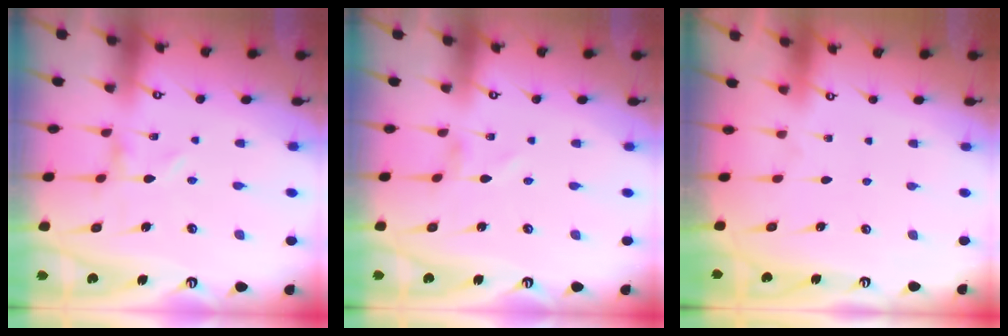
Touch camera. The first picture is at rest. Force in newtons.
{"total": 1.3, "press": 1.3, "slide": 0.1}
{"total": 1.6, "press": 1.6, "slide": 0.1}